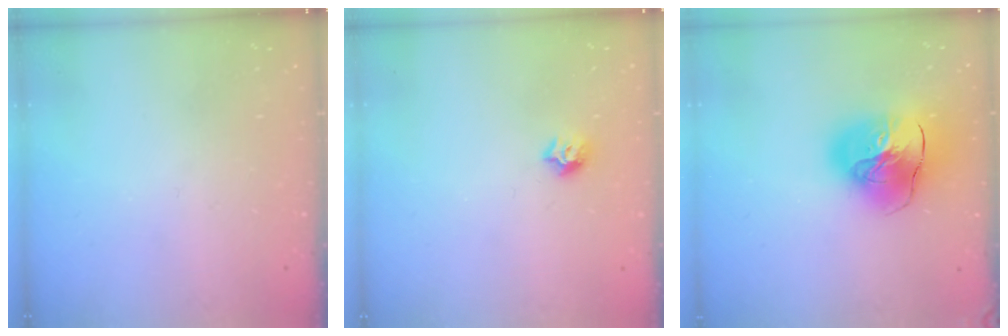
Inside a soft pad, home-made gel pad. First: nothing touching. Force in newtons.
{"total": 6.7, "press": 6.7, "slide": 0.8}
{"total": 17.4, "press": 17.2, "slide": 2.3}